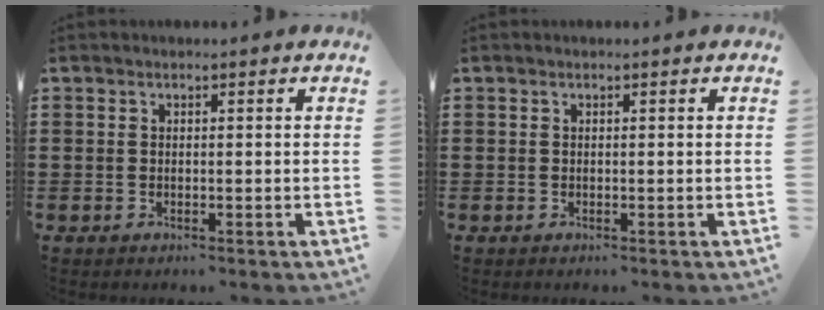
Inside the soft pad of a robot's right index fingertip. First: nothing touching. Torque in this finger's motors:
{"motor_torque": [0.92, 1.22, 0.00, 0.01]}